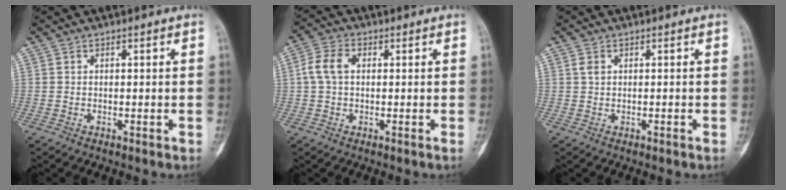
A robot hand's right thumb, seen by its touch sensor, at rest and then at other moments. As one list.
[{"total": 5.1, "force": [0.6, 3.2, 4.0], "torque": [-0.090, 0.015, 0.004]}, {"total": 1.1, "force": [0.2, 0.7, 0.8], "torque": [-0.015, 0.002, 0.004]}]